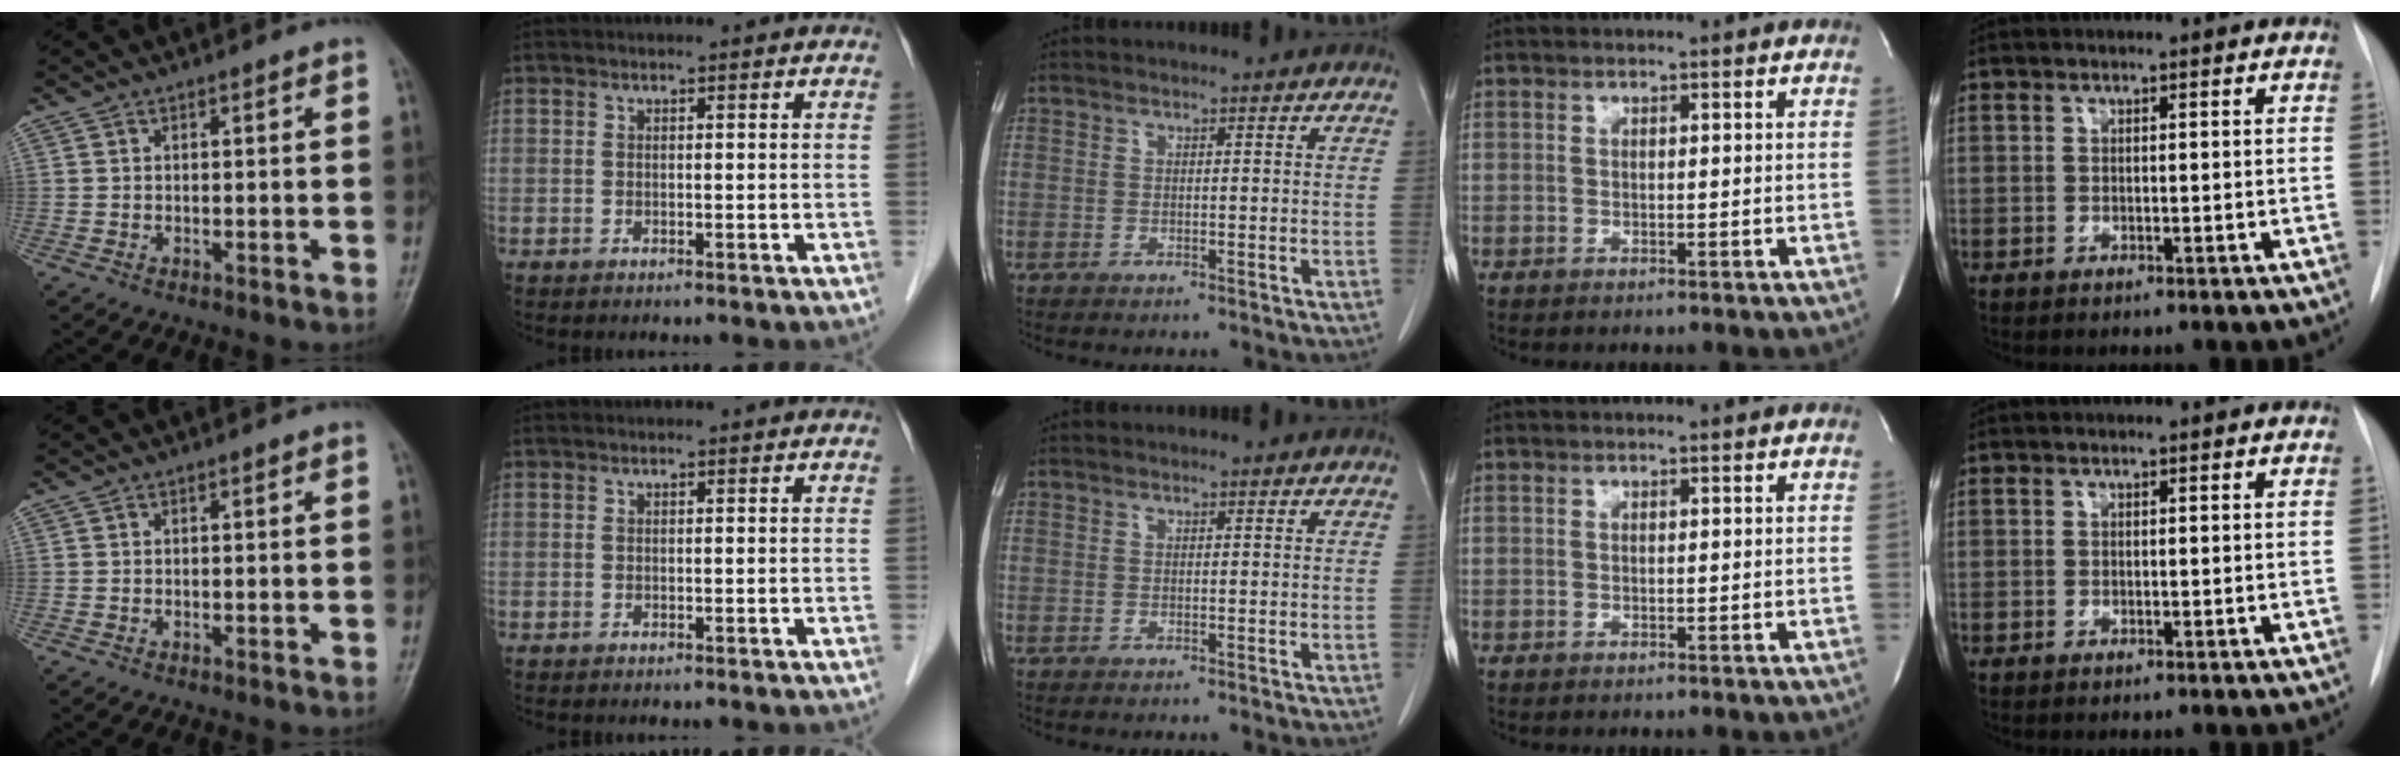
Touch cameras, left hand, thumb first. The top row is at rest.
{}